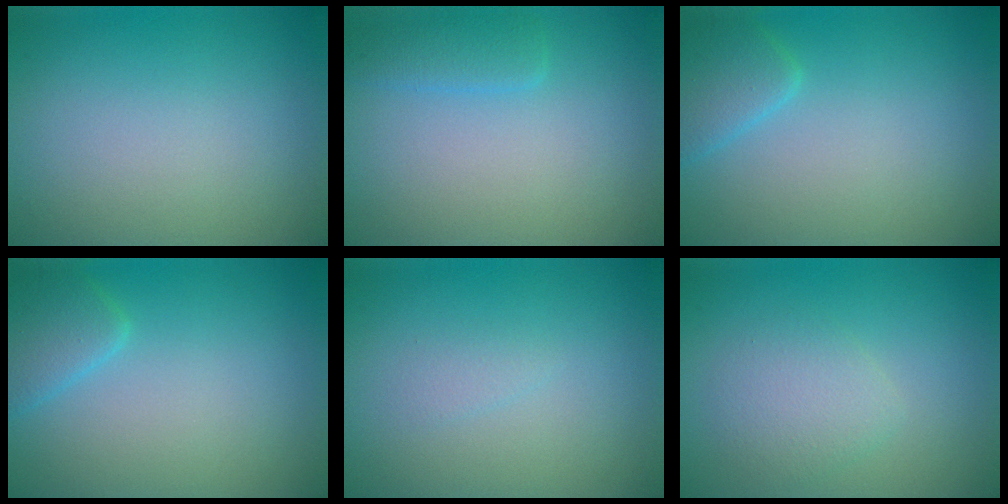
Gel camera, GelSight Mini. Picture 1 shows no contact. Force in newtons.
{"total": 1.8, "press": 1.8, "slide": 0.0}
{"total": 2.6, "press": 2.6, "slide": 0.2}
{"total": 2.6, "press": 2.6, "slide": 0.2}
{"total": 0.7, "press": 0.7, "slide": 0.1}
{"total": 2.3, "press": 2.3, "slide": 0.1}